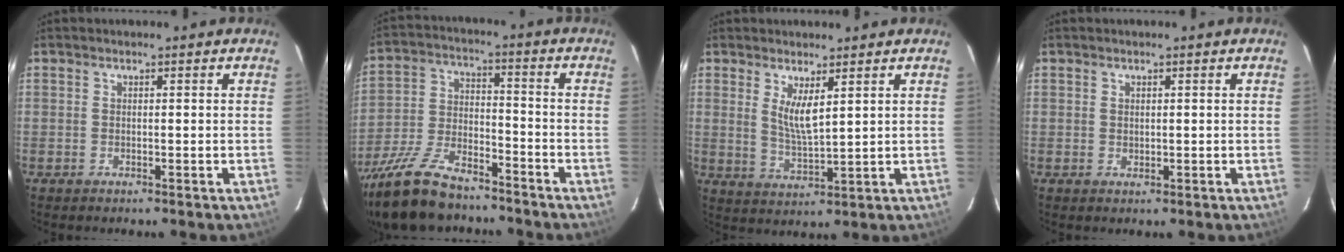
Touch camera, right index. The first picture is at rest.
{"total": 19.1, "force": [-14.6, 7.3, 9.9], "torque": [-0.214, -0.019, -0.257]}
{"total": 5.4, "force": [2.4, 1.3, 4.6], "torque": [-0.087, -0.015, 0.047]}
{"total": 0.8, "force": [0.3, 0.7, 0.2], "torque": [-0.003, 0.003, 0.006]}